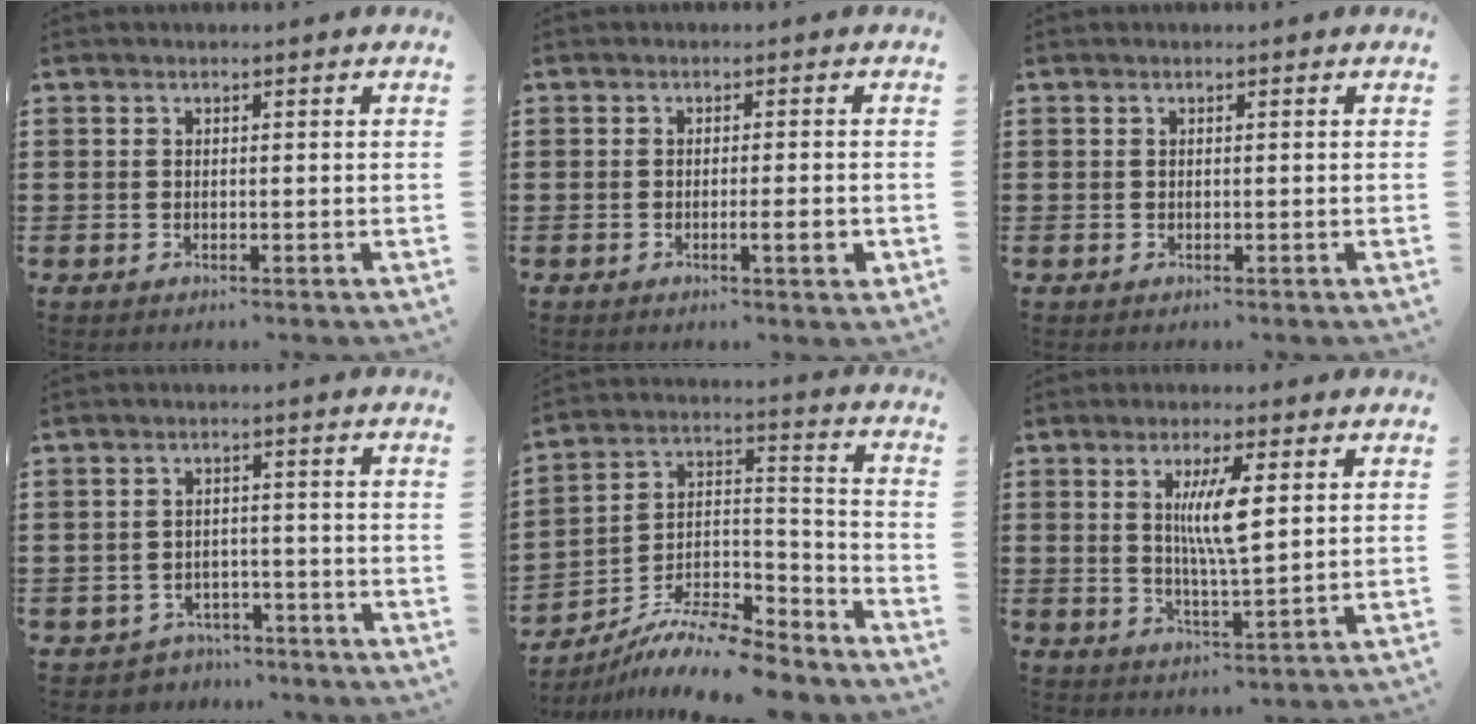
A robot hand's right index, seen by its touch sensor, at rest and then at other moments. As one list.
[{"total": 3.3, "force": [-1.0, 0.3, 3.1], "torque": [-0.050, -0.006, -0.016]}, {"total": 0.0}, {"total": 2.8, "force": [-2.6, 1.0, -0.2], "torque": [-0.007, 0.003, -0.056]}, {"total": 10.3, "force": [-9.1, 2.4, 4.1], "torque": [-0.068, 0.023, -0.178]}, {"total": 6.9, "force": [1.8, 1.3, 6.5], "torque": [-0.137, 0.000, 0.026]}]